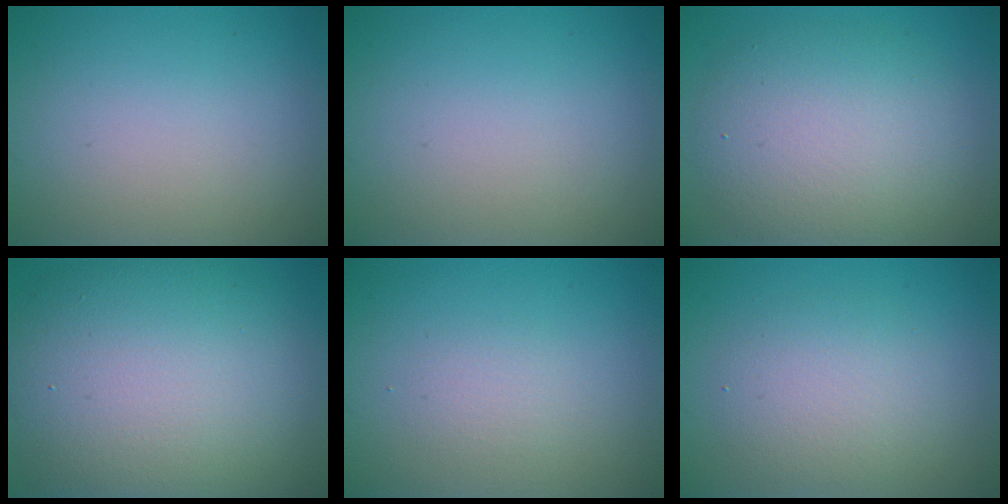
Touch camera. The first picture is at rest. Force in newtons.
{"total": 0.0}
{"total": 6.8, "press": 6.8, "slide": 0.6}
{"total": 13.9, "press": 13.8, "slide": 1.1}
{"total": 1.3, "press": 1.3, "slide": 0.1}
{"total": 3.4, "press": 3.3, "slide": 0.3}